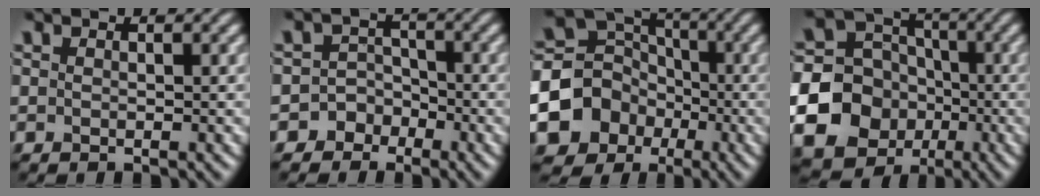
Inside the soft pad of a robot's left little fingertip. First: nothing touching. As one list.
[{"total": 3.9, "force": [-2.4, 3.1, 0.1], "torque": [0.049, 0.007, -0.056]}, {"total": 11.9, "force": [-4.2, 10.5, 3.7], "torque": [-0.084, -0.028, -0.092]}, {"total": 16.6, "force": [-4.7, 15.3, 4.4], "torque": [-0.132, -0.042, -0.103]}]